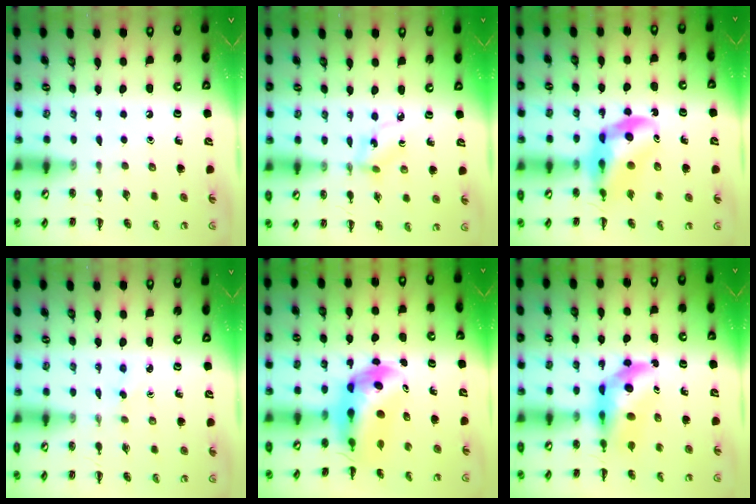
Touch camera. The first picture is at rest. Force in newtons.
{"total": 2.8, "press": 2.7, "slide": 0.8}
{"total": 11.2, "press": 10.7, "slide": 3.3}
{"total": 2.8, "press": 2.7, "slide": 0.8}
{"total": 6.8, "press": 6.4, "slide": 2.1}
{"total": 7.9, "press": 7.8, "slide": 1.6}